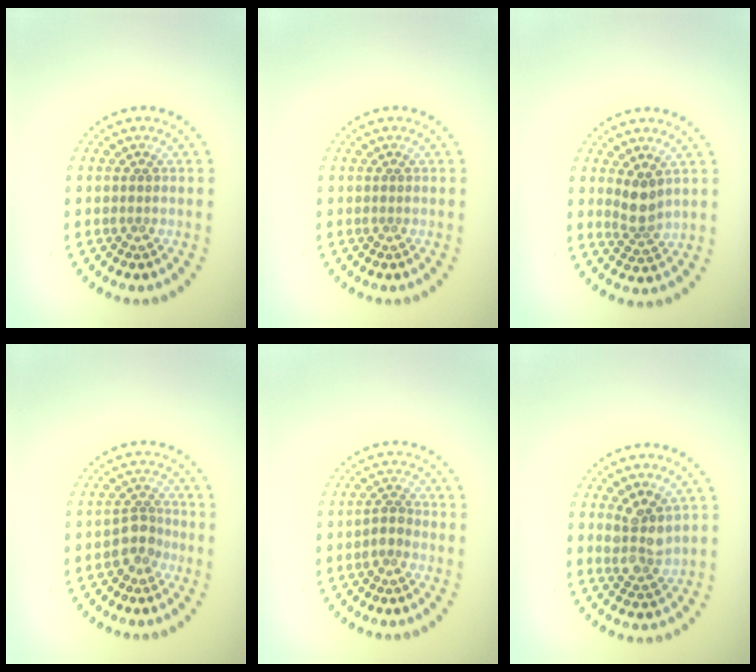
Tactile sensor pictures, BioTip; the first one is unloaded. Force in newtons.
{"total": 0.0}
{"total": 2.3, "press": 2.0, "slide": 1.3}
{"total": 2.2, "press": 1.8, "slide": 1.3}
{"total": 1.4, "press": 1.1, "slide": 0.8}
{"total": 3.0, "press": 2.7, "slide": 1.3}